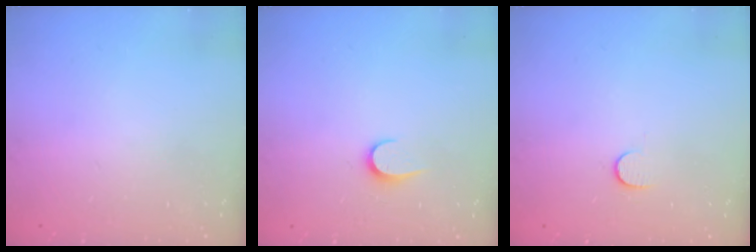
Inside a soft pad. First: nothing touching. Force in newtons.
{"total": 5.0, "press": 5.0, "slide": 0.5}
{"total": 5.3, "press": 5.2, "slide": 0.5}